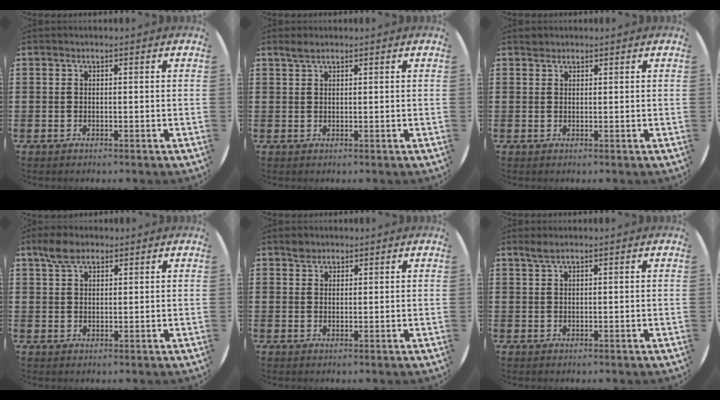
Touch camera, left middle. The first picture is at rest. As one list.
[{"total": 1.3, "force": [1.2, 0.3, 0.5], "torque": [-0.013, 0.003, 0.022]}, {"total": 0.7, "force": [0.7, 0.3, -0.1], "torque": [0.008, -0.001, 0.012]}, {"total": 3.6, "force": [2.7, 1.7, 1.6], "torque": [-0.028, 0.004, 0.050]}, {"total": 1.5, "force": [1.3, 0.7, 0.1], "torque": [0.005, -0.001, 0.025]}, {"total": 1.3, "force": [1.0, 0.1, 0.8], "torque": [-0.017, 0.003, 0.017]}]